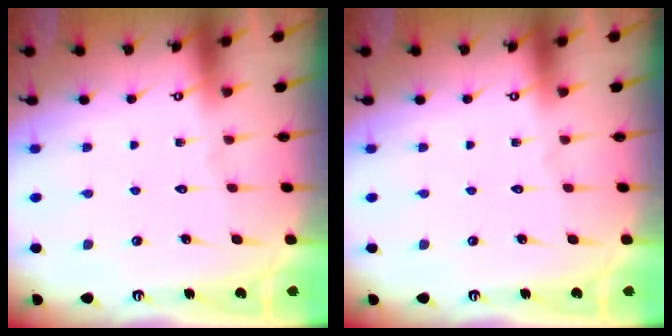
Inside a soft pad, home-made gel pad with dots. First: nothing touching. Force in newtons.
{"total": 0.0}